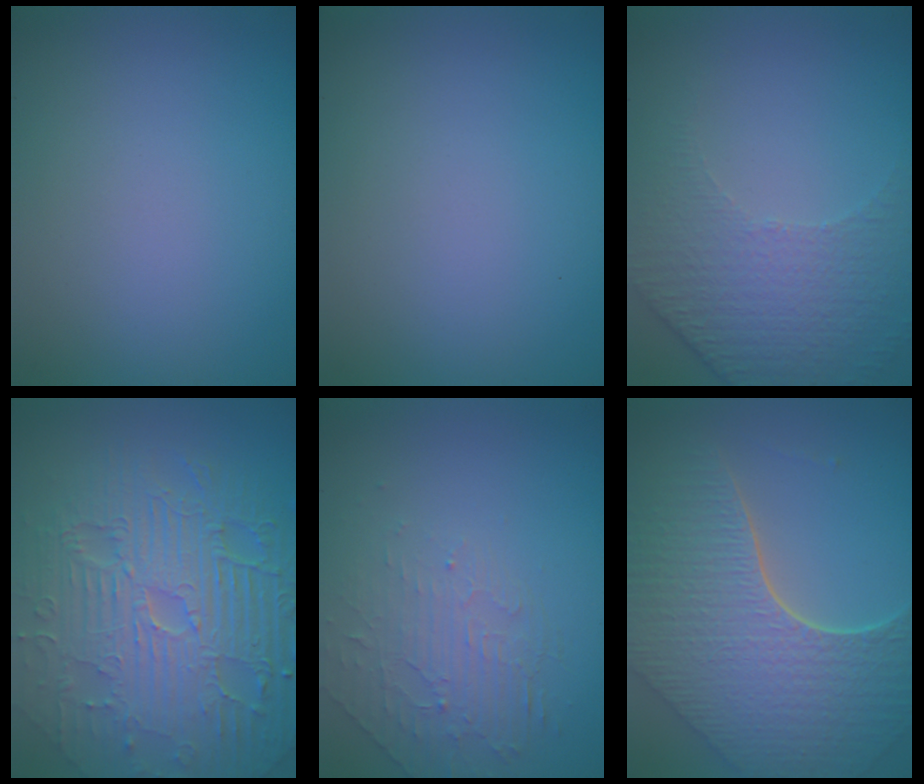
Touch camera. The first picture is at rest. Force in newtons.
{"total": 0.0}
{"total": 4.9, "press": 3.2, "slide": 3.6}
{"total": 11.7, "press": 7.5, "slide": 9.0}
{"total": 2.1, "press": 1.2, "slide": 1.7}
{"total": 8.3, "press": 5.9, "slide": 5.7}